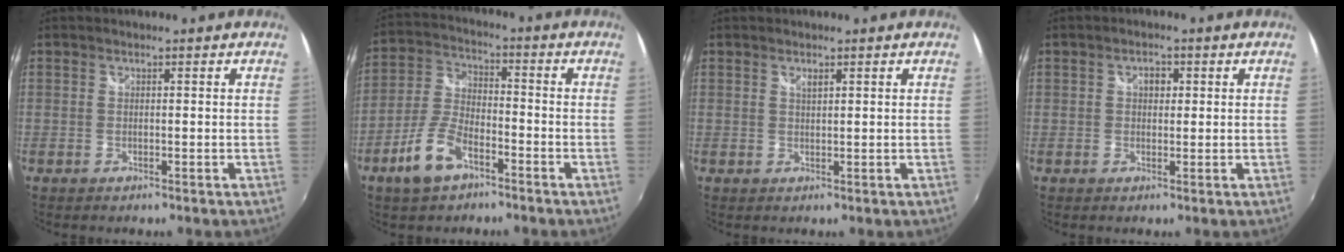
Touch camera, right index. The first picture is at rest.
{"total": 9.8, "force": [-5.8, 4.5, 6.4], "torque": [-0.145, 0.003, -0.111]}
{"total": 1.0, "force": [0.6, 0.3, 0.7], "torque": [-0.012, 0.001, 0.011]}
{"total": 2.3, "force": [0.5, 1.7, 1.4], "torque": [-0.020, 0.007, 0.006]}